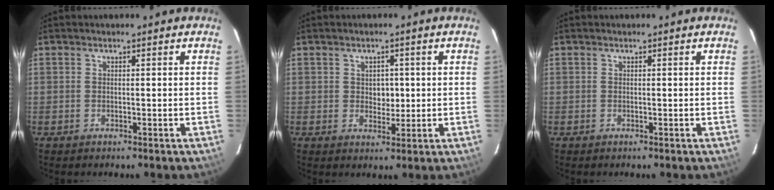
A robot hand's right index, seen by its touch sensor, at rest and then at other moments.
{"total": 3.1, "force": [0.3, 2.6, 1.7], "torque": [-0.022, 0.004, 0.007]}
{"total": 0.0}